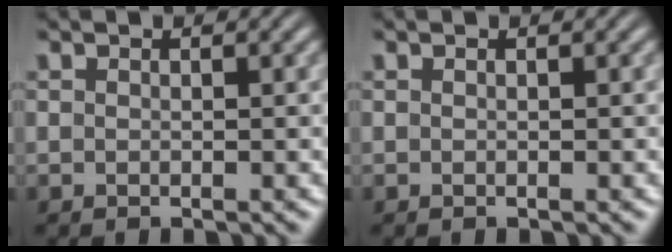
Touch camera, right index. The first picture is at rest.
{"total": 0.0}